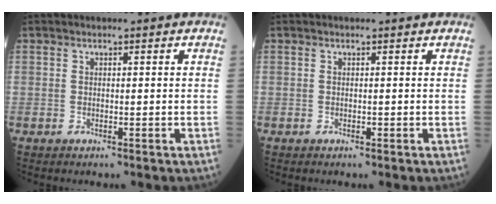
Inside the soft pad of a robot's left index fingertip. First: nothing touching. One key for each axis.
{"total": 0.0}